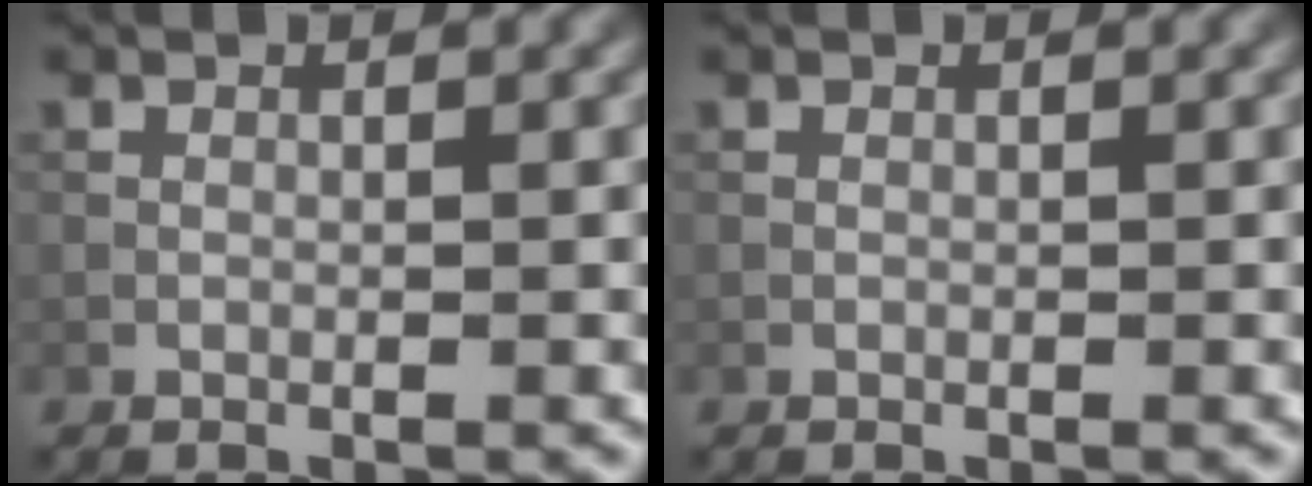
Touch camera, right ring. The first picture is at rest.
{"total": 0.0}